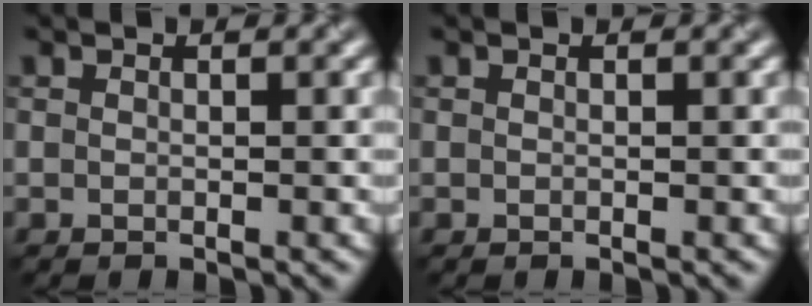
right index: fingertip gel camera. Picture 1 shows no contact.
{"total": 0.0}